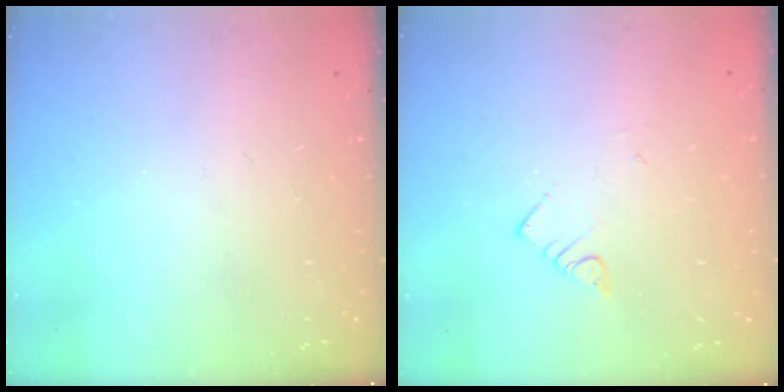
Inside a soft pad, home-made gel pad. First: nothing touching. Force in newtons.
{"total": 2.9, "press": 2.9, "slide": 0.2}